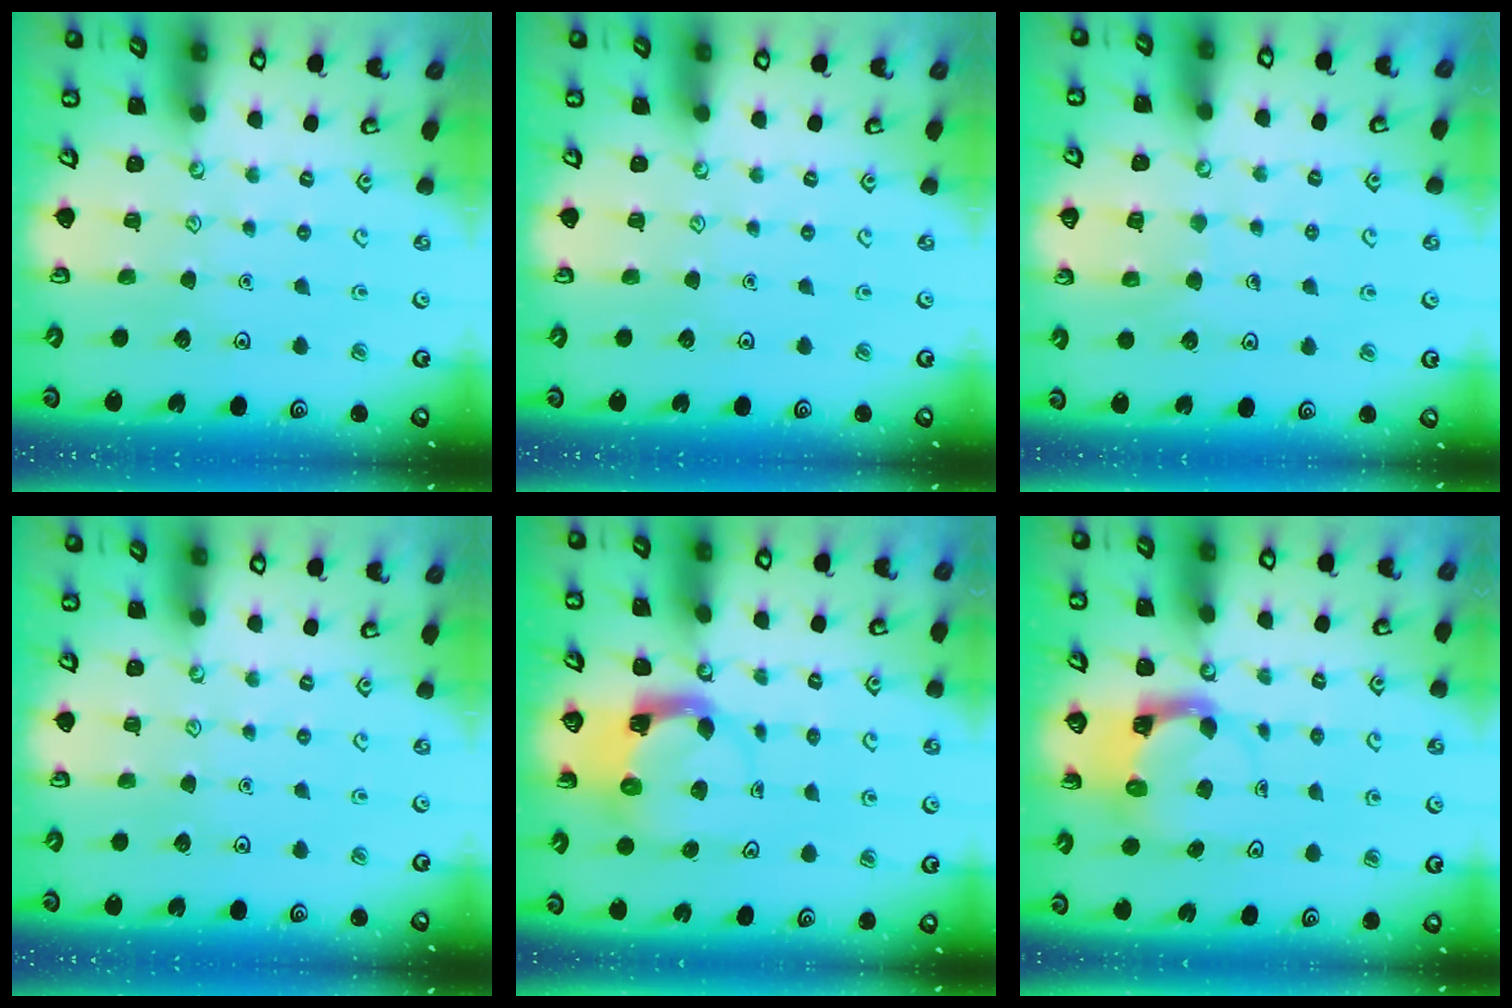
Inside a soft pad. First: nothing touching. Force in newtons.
{"total": 0.0}
{"total": 6.0, "press": 6.0, "slide": 0.5}
{"total": 0.0}
{"total": 3.9, "press": 3.8, "slide": 0.6}
{"total": 3.9, "press": 3.9, "slide": 0.4}